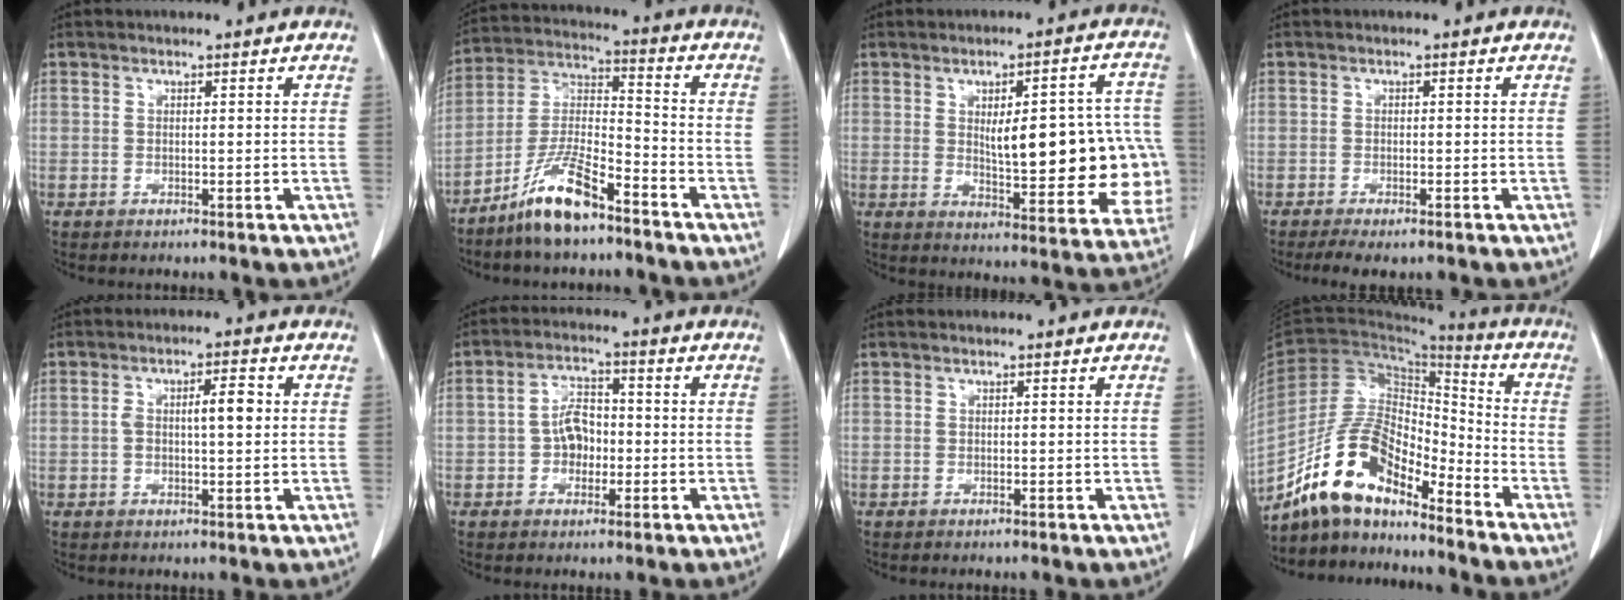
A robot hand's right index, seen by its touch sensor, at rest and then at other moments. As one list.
[{"total": 10.9, "force": [-7.8, 2.2, 7.2], "torque": [-0.156, -0.006, -0.153]}, {"total": 18.6, "force": [0.1, 5.8, 17.7], "torque": [-0.181, 0.022, 0.017]}, {"total": 3.1, "force": [-2.3, 1.0, 1.9], "torque": [-0.033, -0.008, -0.035]}, {"total": 4.9, "force": [0.7, 1.2, 4.7], "torque": [-0.082, 0.017, 0.016]}, {"total": 5.1, "force": [-1.0, 3.3, 3.7], "torque": [-0.069, 0.018, -0.019]}, {"total": 0.0}, {"total": 12.7, "force": [-10.3, 4.5, 6.0], "torque": [-0.119, 0.034, -0.192]}]